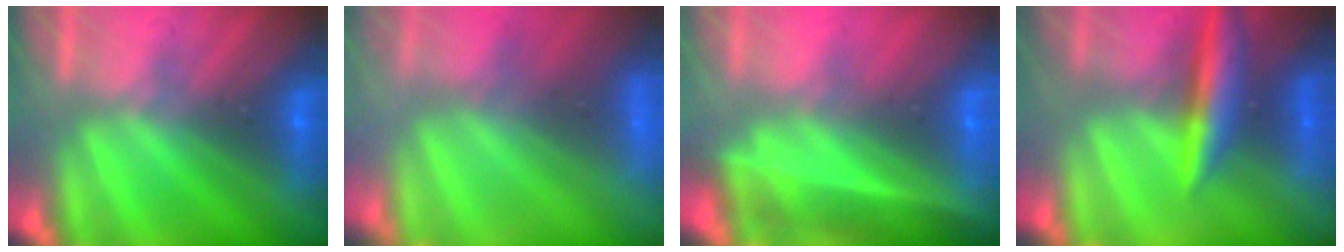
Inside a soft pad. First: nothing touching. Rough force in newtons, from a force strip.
{"total": 7.5}
{"total": 7.7}
{"total": 6.3}